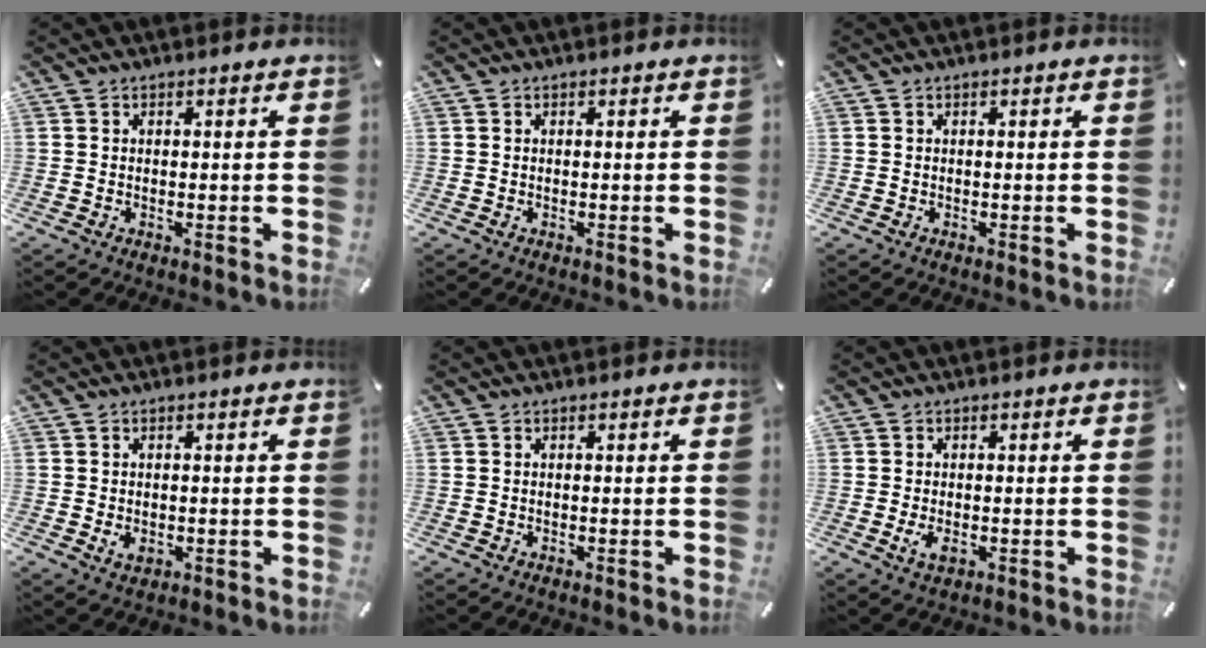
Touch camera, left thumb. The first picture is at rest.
{"total": 0.0}
{"total": 0.0}
{"total": 2.2, "force": [-0.4, 1.7, 1.3], "torque": [-0.022, -0.004, -0.010]}
{"total": 0.0}
{"total": 2.9, "force": [-0.6, 1.7, 2.3], "torque": [-0.061, -0.007, -0.014]}